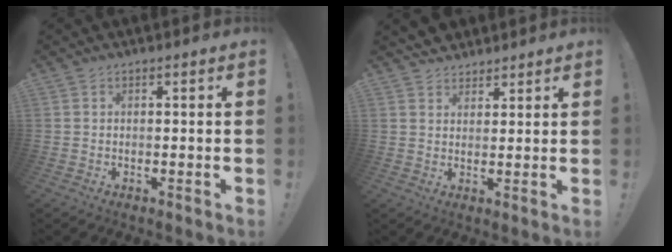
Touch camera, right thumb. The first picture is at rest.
{"total": 3.9, "force": [3.3, 2.1, -0.1], "torque": [0.004, -0.023, 0.061]}